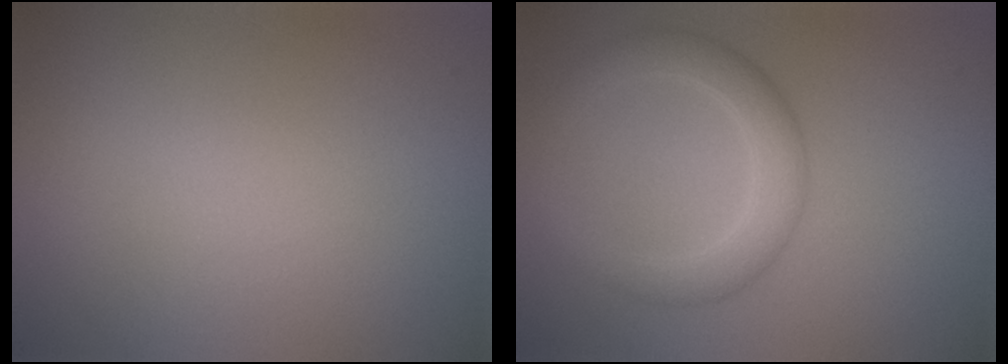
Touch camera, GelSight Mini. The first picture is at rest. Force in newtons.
{"total": 3.6, "press": 3.6, "slide": 0.0}